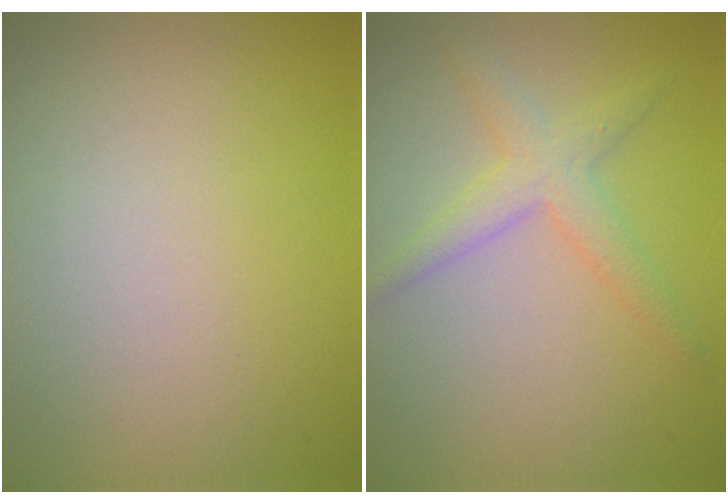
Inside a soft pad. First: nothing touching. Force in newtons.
{"total": 2.9, "press": 2.9, "slide": 0.1}